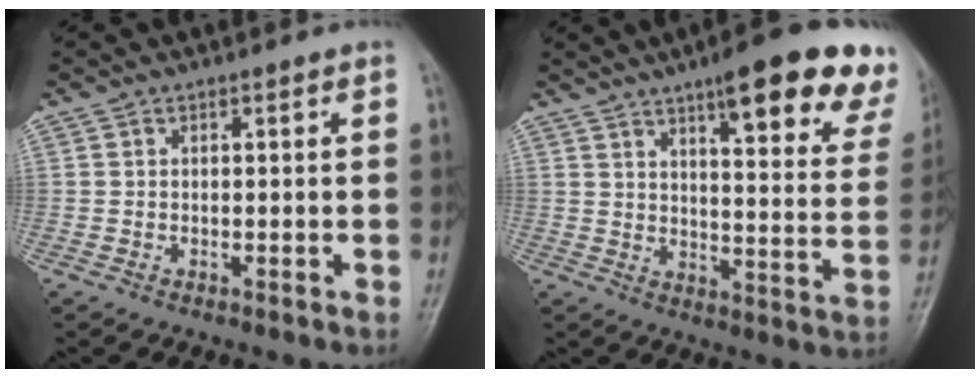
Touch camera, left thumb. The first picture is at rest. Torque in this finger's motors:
{"motor_torque": [1.11, 0.63, 0.23, -0.52, 0.18]}